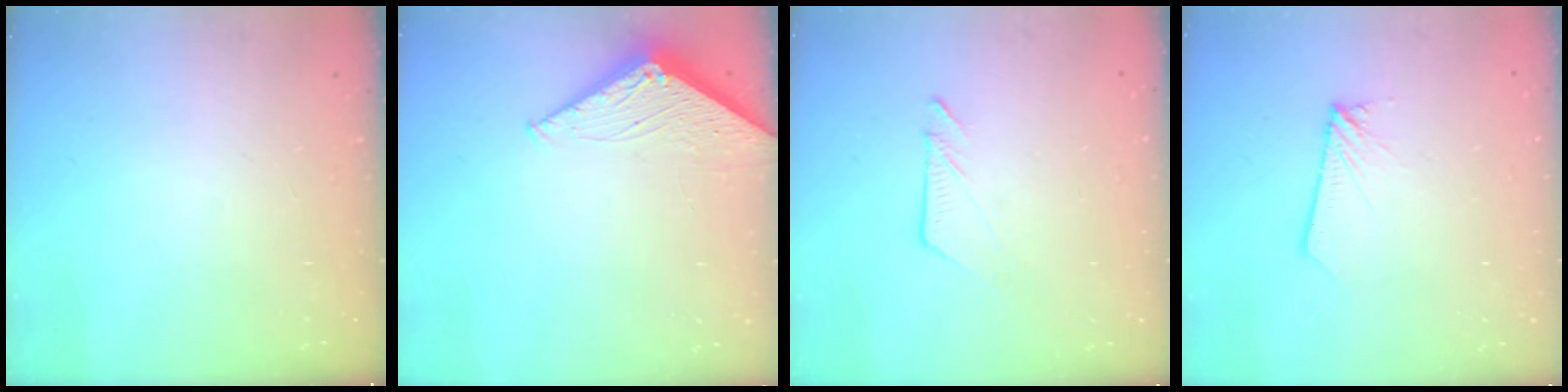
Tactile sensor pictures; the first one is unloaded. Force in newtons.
{"total": 2.8, "press": 2.8, "slide": 0.2}
{"total": 5.9, "press": 5.8, "slide": 0.9}
{"total": 1.9, "press": 1.9, "slide": 0.2}